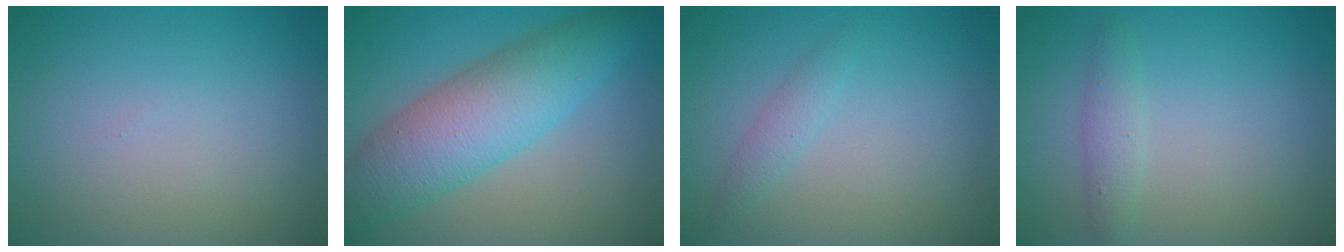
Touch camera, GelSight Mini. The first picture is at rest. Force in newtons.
{"total": 7.8, "press": 7.8, "slide": 0.1}
{"total": 1.3, "press": 1.3, "slide": 0.0}
{"total": 1.6, "press": 1.6, "slide": 0.0}